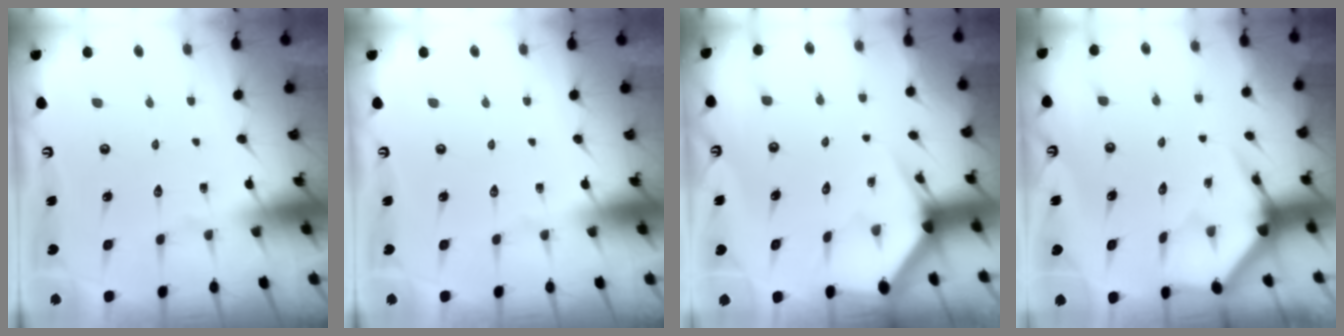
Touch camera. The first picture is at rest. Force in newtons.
{"total": 0.0}
{"total": 2.8, "press": 2.8, "slide": 0.0}
{"total": 4.0, "press": 4.0, "slide": 0.3}